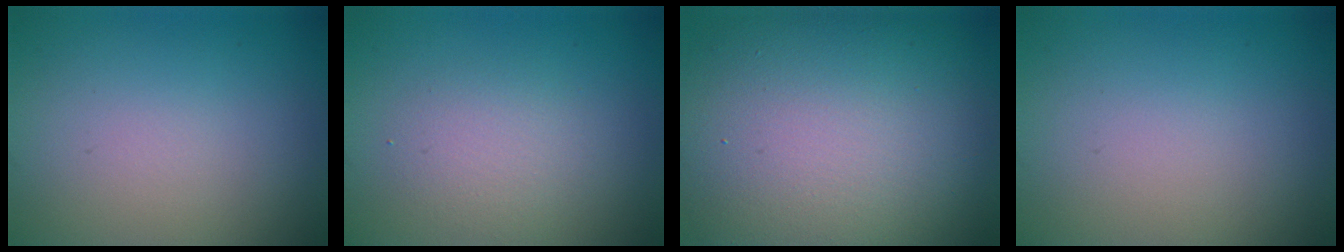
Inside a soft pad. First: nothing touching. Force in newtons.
{"total": 2.5, "press": 2.5, "slide": 0.2}
{"total": 15.7, "press": 15.7, "slide": 0.9}
{"total": 0.0}